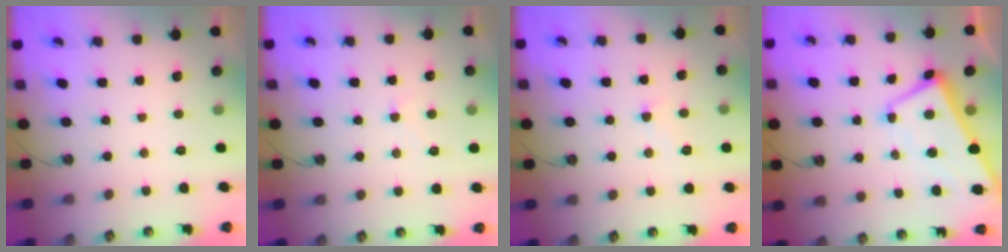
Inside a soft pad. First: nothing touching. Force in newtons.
{"total": 1.1, "press": 1.0, "slide": 0.5}
{"total": 2.6, "press": 2.6, "slide": 0.5}
{"total": 1.1, "press": 0.7, "slide": 0.8}